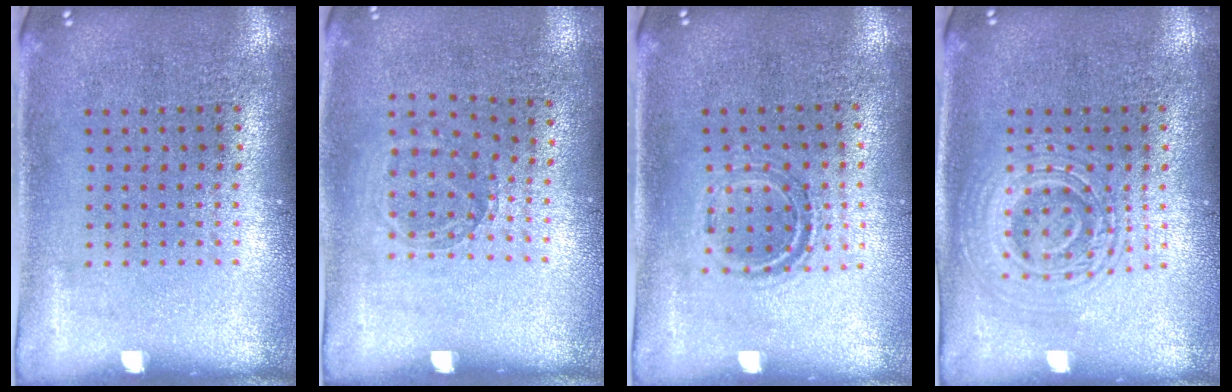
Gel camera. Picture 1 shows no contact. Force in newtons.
{"total": 0.9, "press": 0.8, "slide": 0.5}
{"total": 1.0, "press": 1.0, "slide": 0.3}
{"total": 2.8, "press": 2.8, "slide": 0.6}